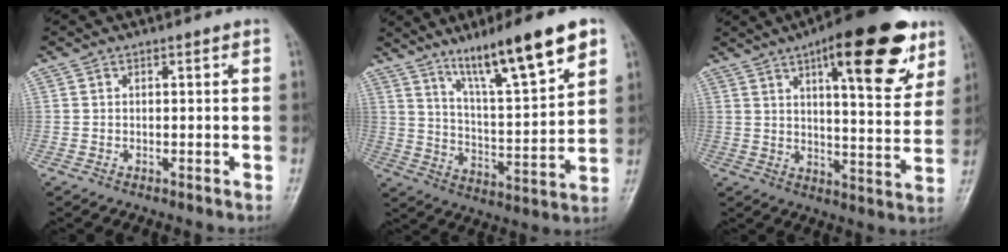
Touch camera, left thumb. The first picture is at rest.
{"total": 17.4, "force": [10.9, 2.8, 13.2], "torque": [-0.200, -0.051, 0.185]}
{"total": 19.6, "force": [10.6, 6.3, 15.3], "torque": [-0.177, -0.036, 0.146]}